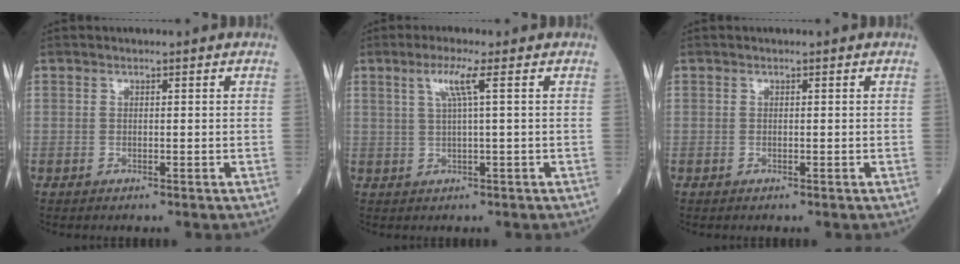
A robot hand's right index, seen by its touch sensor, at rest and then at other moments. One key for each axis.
{"total": 3.9, "fx": 1.5, "fy": -0.6, "fz": 3.5, "tx": -0.076, "ty": 0.004, "tz": 0.031}
{"total": 0.0}